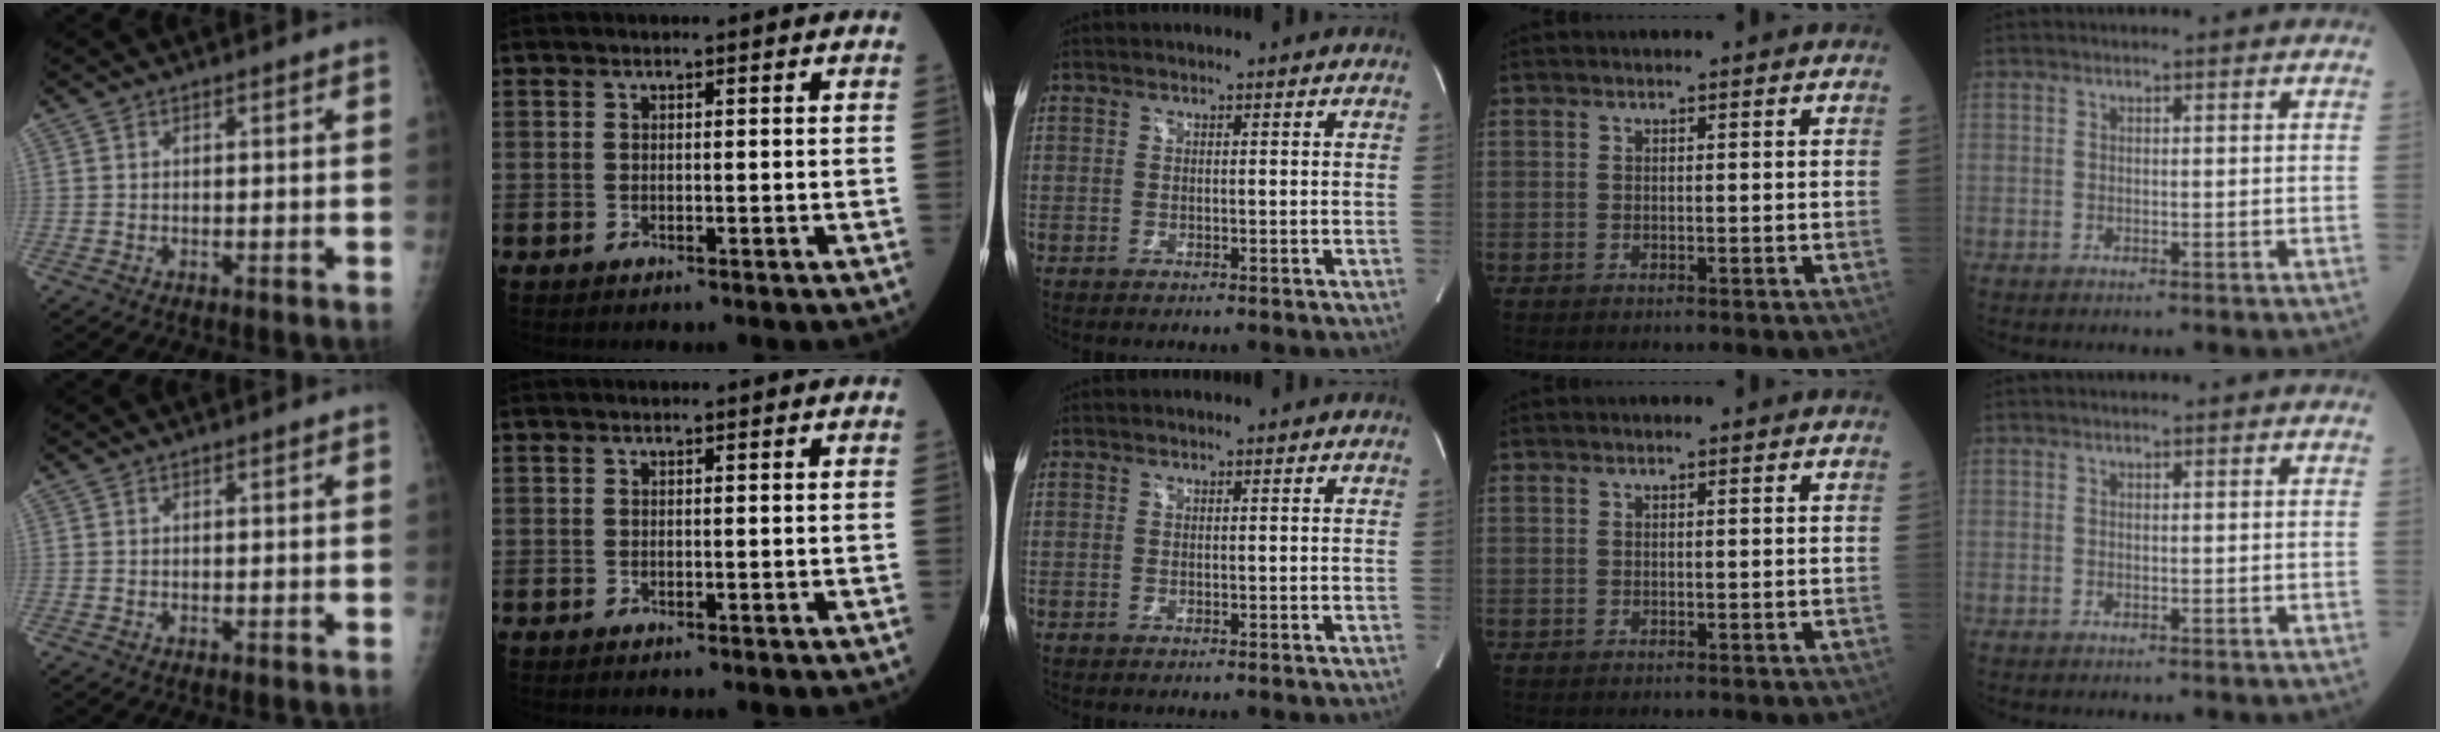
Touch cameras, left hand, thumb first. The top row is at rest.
{}